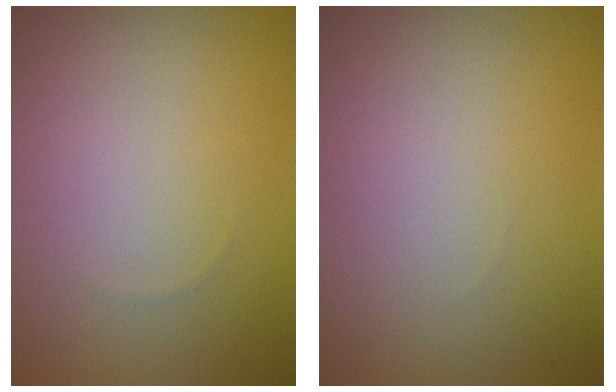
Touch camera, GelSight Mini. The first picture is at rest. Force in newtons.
{"total": 0.0}